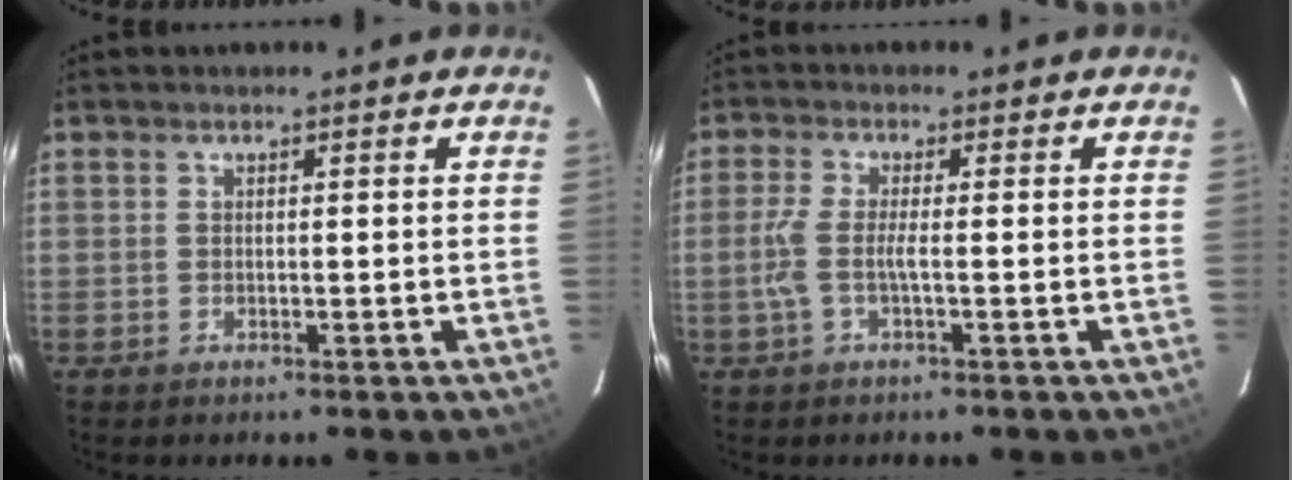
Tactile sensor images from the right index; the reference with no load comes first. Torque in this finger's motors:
{"motor_torque": [0.98, 0.05, 0.35, 0.12]}